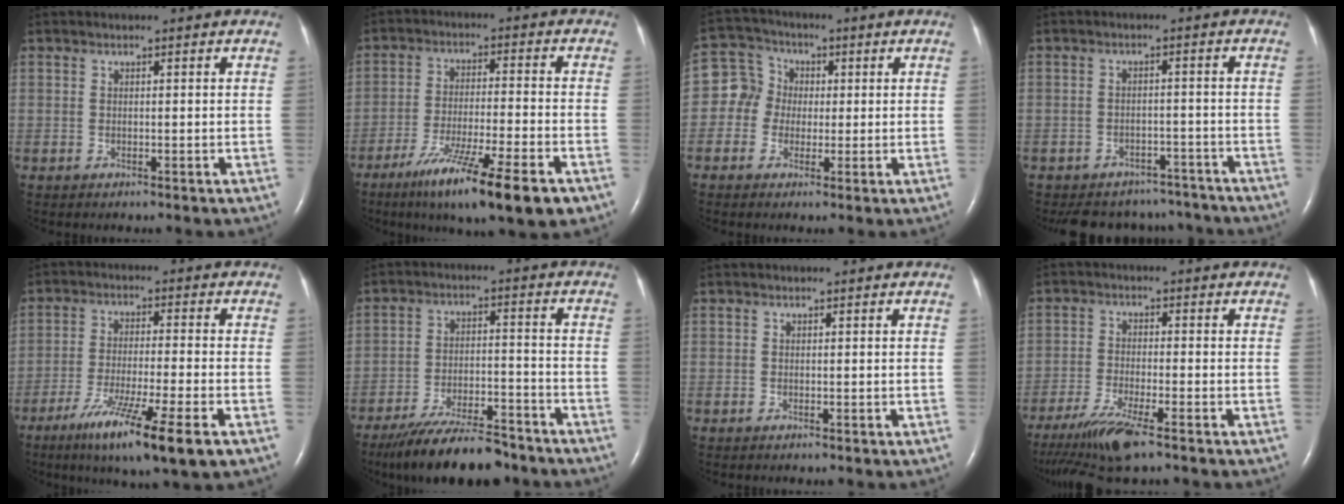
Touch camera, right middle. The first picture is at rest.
{"total": 15.0, "force": [-9.3, 0.7, 11.7], "torque": [-0.182, -0.042, -0.153]}
{"total": 6.1, "force": [0.0, 5.8, 2.1], "torque": [-0.057, 0.030, -0.005]}
{"total": 10.6, "force": [-9.5, 4.6, 1.1], "torque": [-0.015, 0.019, -0.114]}
{"total": 12.8, "force": [-7.2, 0.0, 10.6], "torque": [-0.187, -0.038, -0.120]}
{"total": 14.3, "force": [-12.1, 2.9, 6.9], "torque": [-0.124, -0.008, -0.197]}
{"total": 0.0}
{"total": 8.7, "force": [-6.3, 0.5, 6.0], "torque": [-0.118, -0.029, -0.113]}